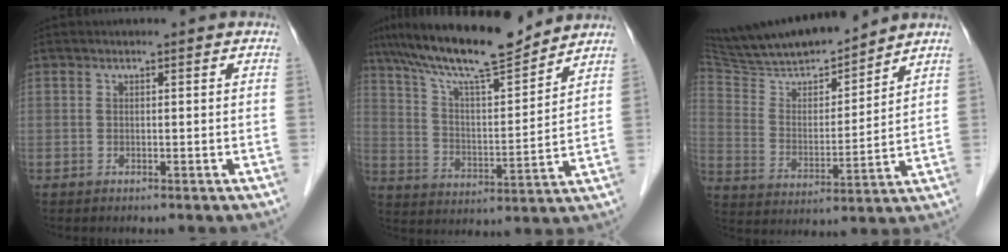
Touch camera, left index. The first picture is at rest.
{"total": 15.2, "force": [13.2, 1.4, 7.3], "torque": [-0.130, 0.004, 0.226]}
{"total": 16.7, "force": [15.3, 1.8, 6.2], "torque": [-0.115, 0.002, 0.274]}